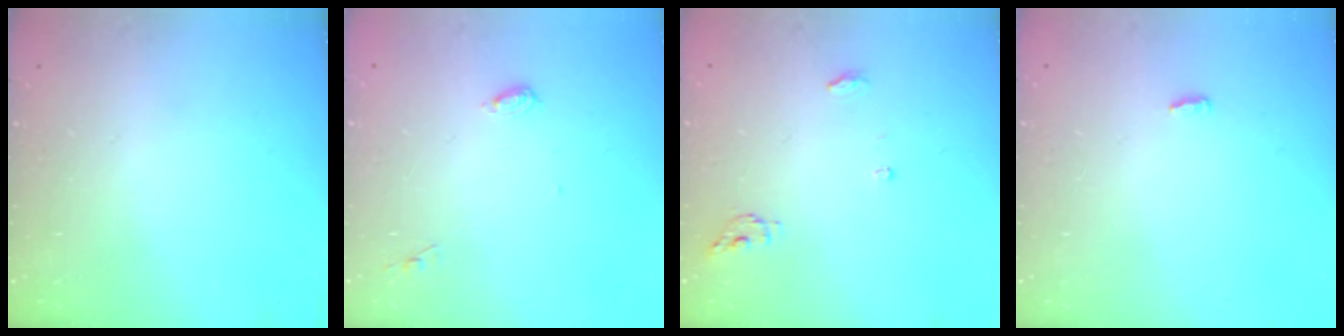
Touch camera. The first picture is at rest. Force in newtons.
{"total": 4.6, "press": 4.6, "slide": 0.4}
{"total": 4.6, "press": 4.6, "slide": 0.3}
{"total": 2.9, "press": 2.6, "slide": 1.3}